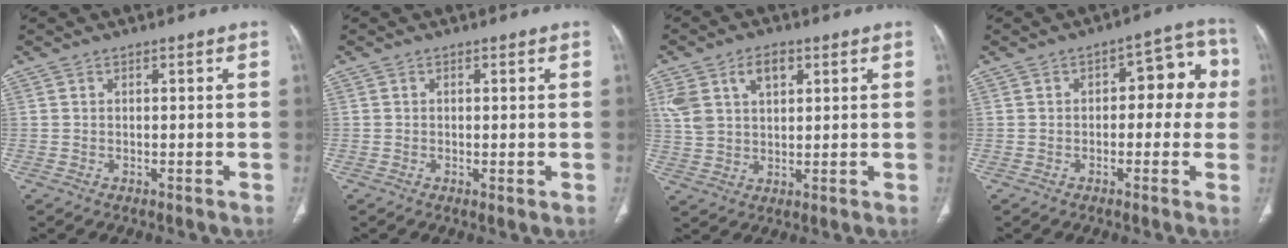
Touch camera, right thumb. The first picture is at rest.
{"total": 0.9, "force": [-0.1, 0.2, 0.8], "torque": [-0.019, -0.005, -0.003]}
{"total": 9.0, "force": [3.9, 5.6, 6.0], "torque": [-0.104, 0.000, 0.078]}
{"total": 9.5, "force": [0.6, 5.3, 7.9], "torque": [-0.050, 0.031, -0.002]}